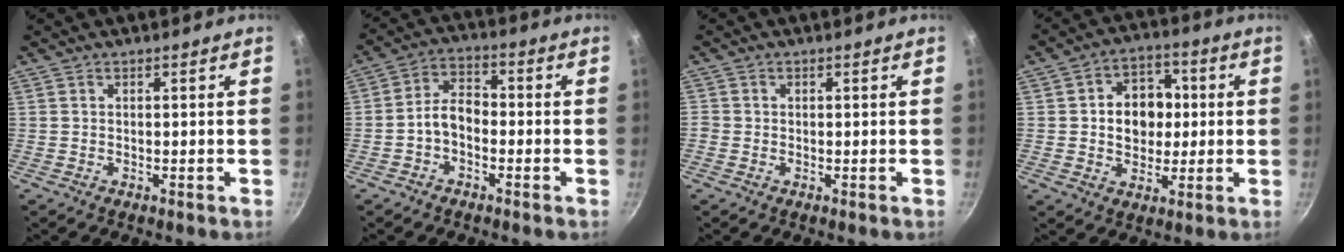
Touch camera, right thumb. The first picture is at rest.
{"total": 6.2, "force": [-1.9, 4.2, 4.2], "torque": [-0.060, 0.034, -0.044]}
{"total": 1.0, "force": [-0.3, 0.9, 0.3], "torque": [-0.005, 0.002, -0.007]}
{"total": 10.7, "force": [0.9, 8.5, 6.4], "torque": [-0.053, 0.010, 0.009]}